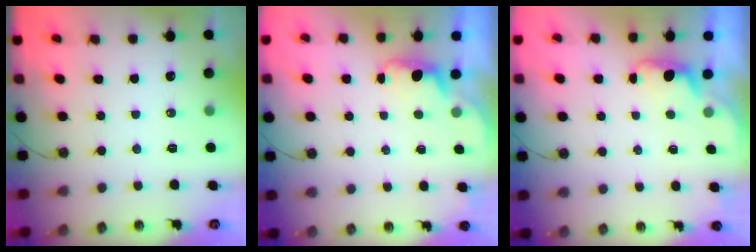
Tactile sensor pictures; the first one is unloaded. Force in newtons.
{"total": 0.8, "press": 0.3, "slide": 0.7}
{"total": 0.8, "press": 0.3, "slide": 0.7}